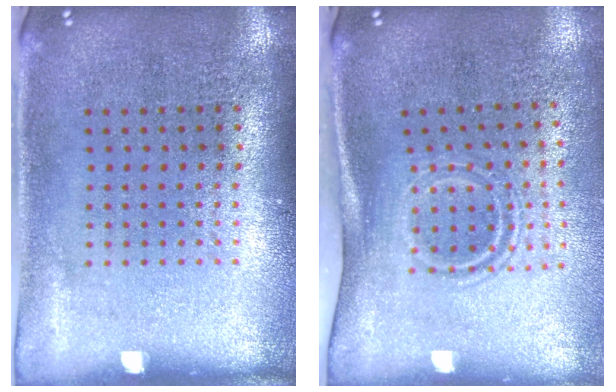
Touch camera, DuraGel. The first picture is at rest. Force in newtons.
{"total": 1.7, "press": 1.0, "slide": 1.3}